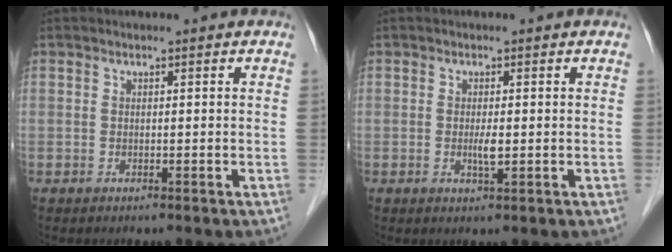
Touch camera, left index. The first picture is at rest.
{"total": 1.7, "force": [-0.1, 0.3, 1.7], "torque": [-0.034, -0.003, -0.001]}